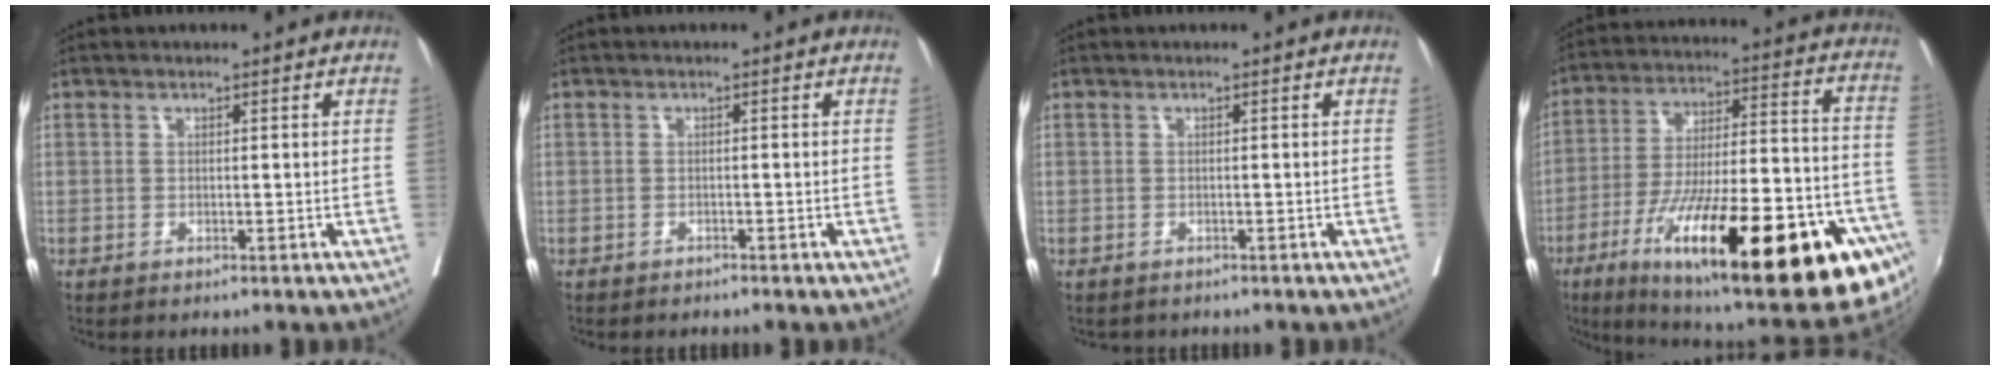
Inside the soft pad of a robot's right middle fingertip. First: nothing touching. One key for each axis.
{"total": 0.0}
{"total": 0.8, "fx": -0.7, "fy": 0.4, "fz": 0.0, "tx": -0.011, "ty": 0.000, "tz": -0.010}
{"total": 36.3, "fx": -16.3, "fy": 8.0, "fz": 31.4, "tx": -0.390, "ty": -0.015, "tz": -0.248}